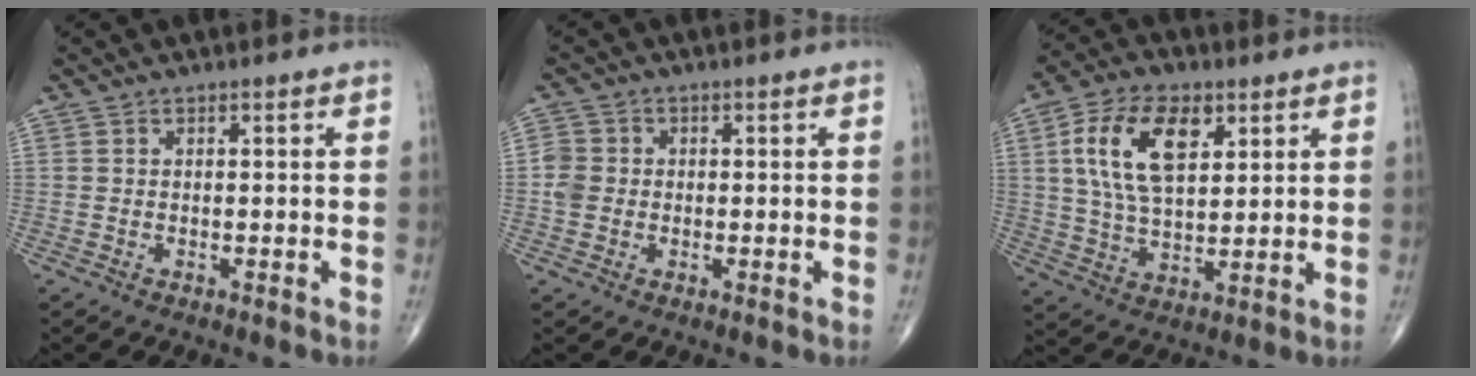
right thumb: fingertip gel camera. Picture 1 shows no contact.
{"total": 3.4, "force": [-0.3, 3.1, 1.5], "torque": [-0.023, 0.005, -0.009]}
{"total": 14.2, "force": [4.8, 7.5, 11.0], "torque": [-0.198, -0.008, 0.091]}